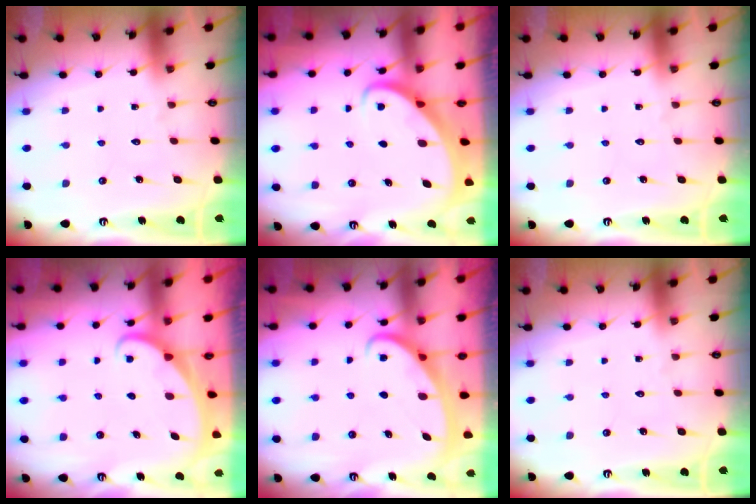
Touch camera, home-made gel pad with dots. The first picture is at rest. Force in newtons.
{"total": 2.8, "press": 2.7, "slide": 0.3}
{"total": 0.0}
{"total": 1.9, "press": 1.9, "slide": 0.1}
{"total": 2.6, "press": 2.5, "slide": 0.4}
{"total": 0.0}